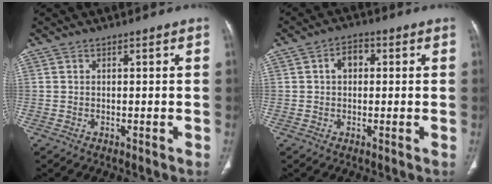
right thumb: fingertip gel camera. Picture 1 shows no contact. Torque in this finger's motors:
{"motor_torque": [0.21, 1.43, 0.68, 0.52, 0.00]}